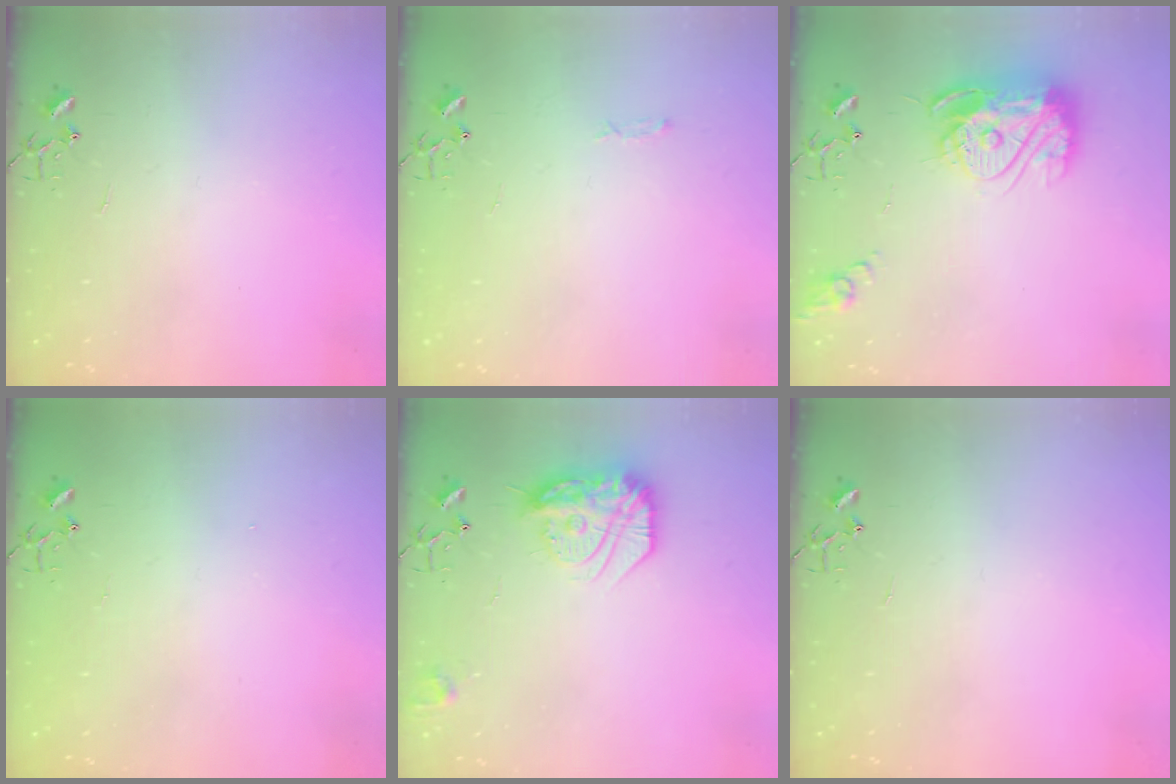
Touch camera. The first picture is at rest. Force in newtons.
{"total": 3.3, "press": 3.3, "slide": 0.5}
{"total": 17.3, "press": 17.2, "slide": 1.8}
{"total": 1.3, "press": 1.2, "slide": 0.1}
{"total": 19.0, "press": 18.9, "slide": 1.4}
{"total": 0.0}